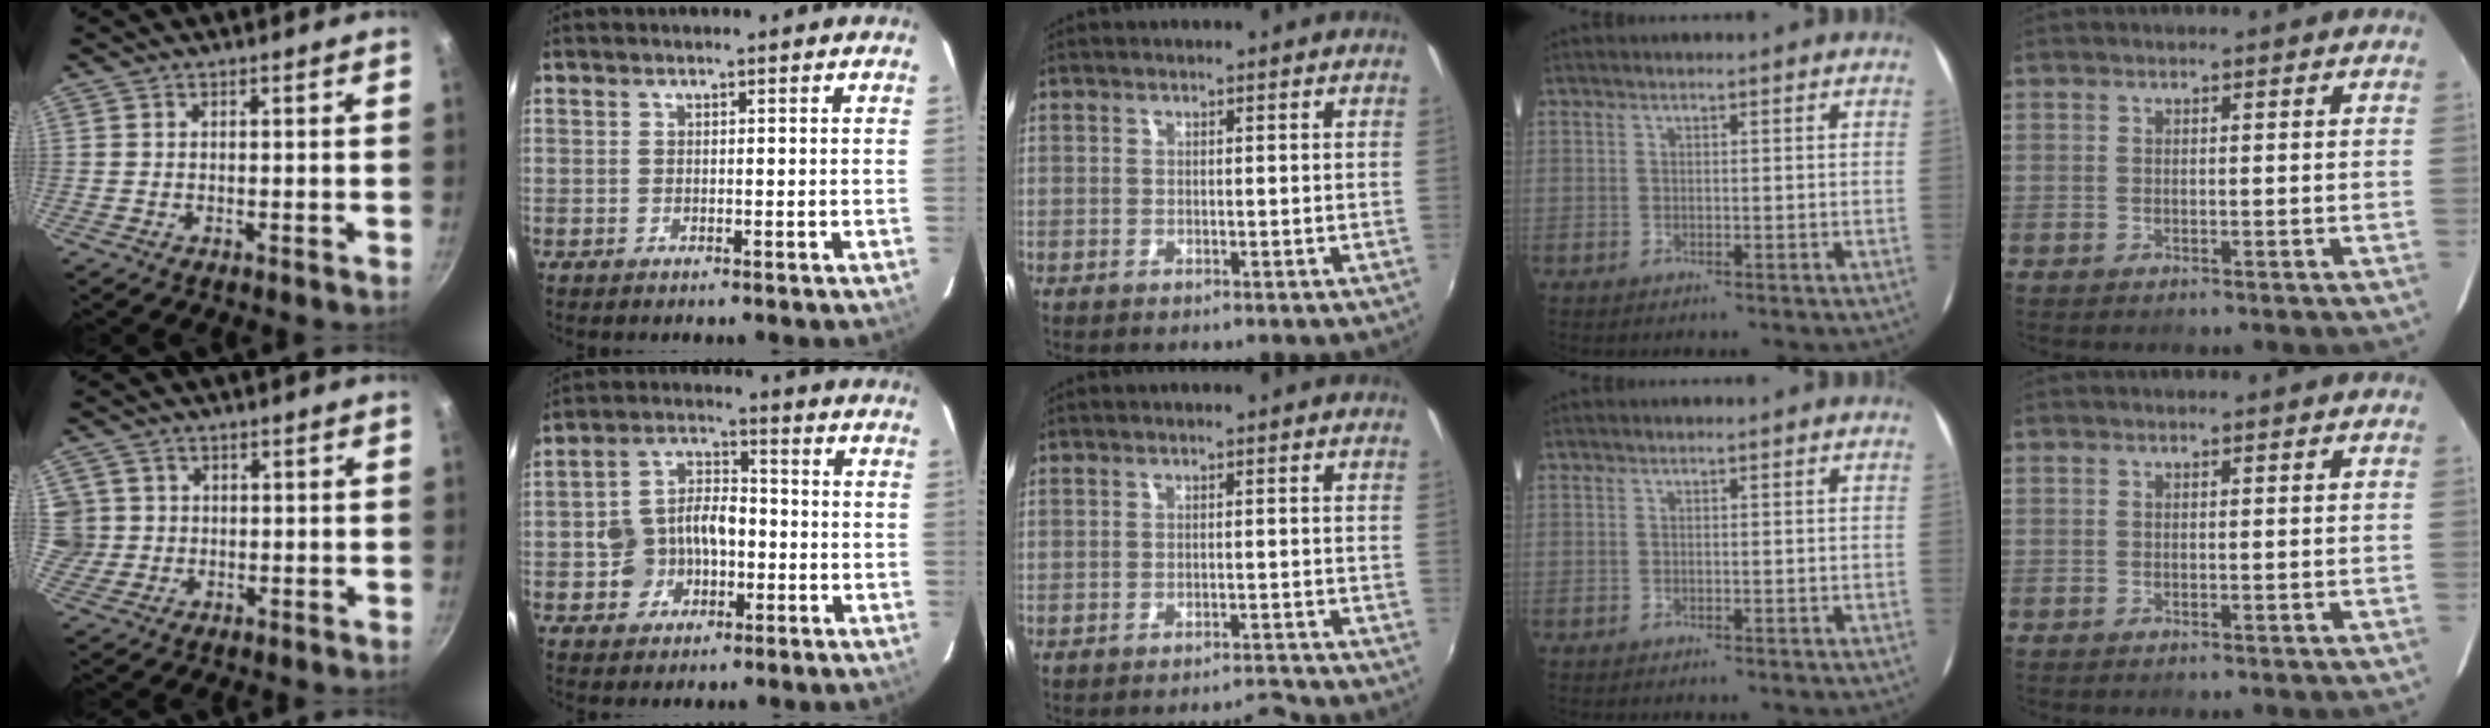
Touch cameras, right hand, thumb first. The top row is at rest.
{"thumb": {"total": 4.9, "force": [0.6, 4.8, 0.8], "torque": [0.011, 0.007, 0.013]}, "index": {"total": 8.6, "force": [-2.2, 6.9, 4.6], "torque": [-0.099, 0.027, -0.034]}, "middle": {"total": 2.7, "force": [-2.7, -0.1, 0.2], "torque": [-0.006, -0.002, -0.043]}}